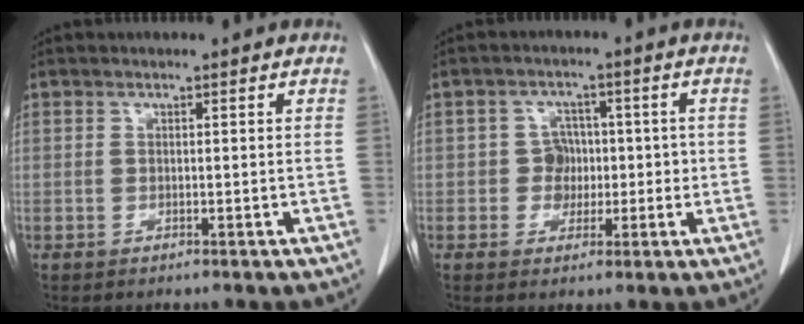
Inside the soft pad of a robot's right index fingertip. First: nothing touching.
{"total": 4.2, "force": [-0.2, 4.1, 1.0], "torque": [0.002, 0.017, -0.002]}